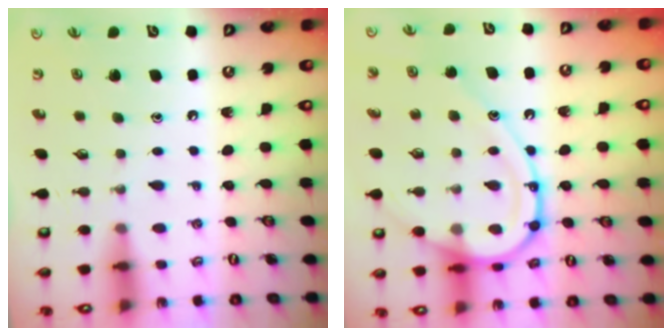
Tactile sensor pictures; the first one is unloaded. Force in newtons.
{"total": 15.0, "press": 14.9, "slide": 1.7}